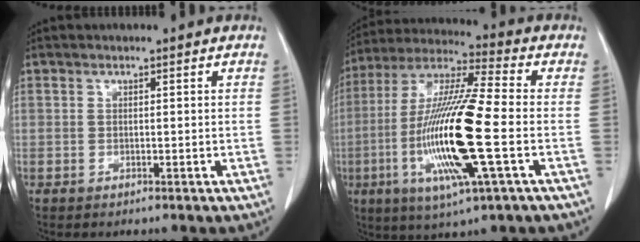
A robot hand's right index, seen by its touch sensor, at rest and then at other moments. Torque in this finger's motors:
{"motor_torque": [2.14, 0.00, 0.89, 0.19]}